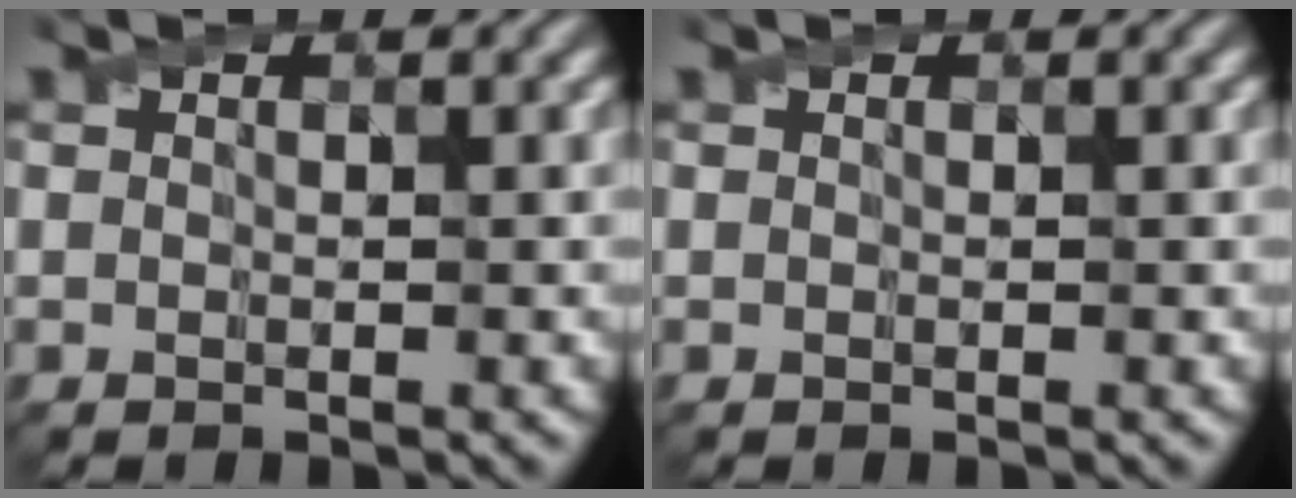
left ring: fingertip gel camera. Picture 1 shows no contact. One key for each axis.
{"total": 0.0}